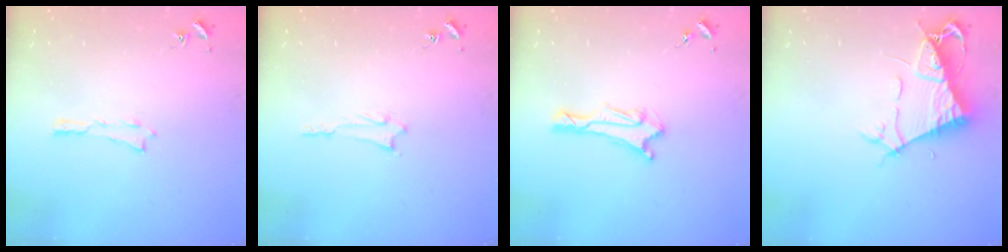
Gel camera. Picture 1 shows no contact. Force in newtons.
{"total": 1.4, "press": 1.4, "slide": 0.2}
{"total": 2.9, "press": 2.8, "slide": 0.7}
{"total": 7.6, "press": 7.6, "slide": 1.0}